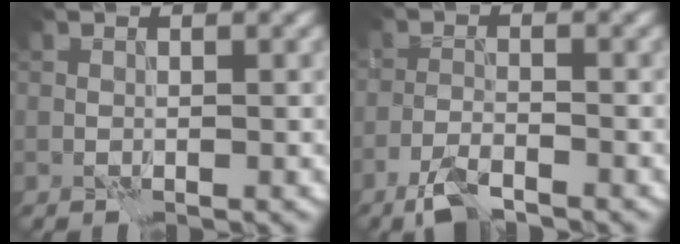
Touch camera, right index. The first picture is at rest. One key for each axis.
{"total": 3.2, "fx": -2.5, "fy": 0.7, "fz": 1.9, "tx": -0.044, "ty": -0.002, "tz": -0.056}